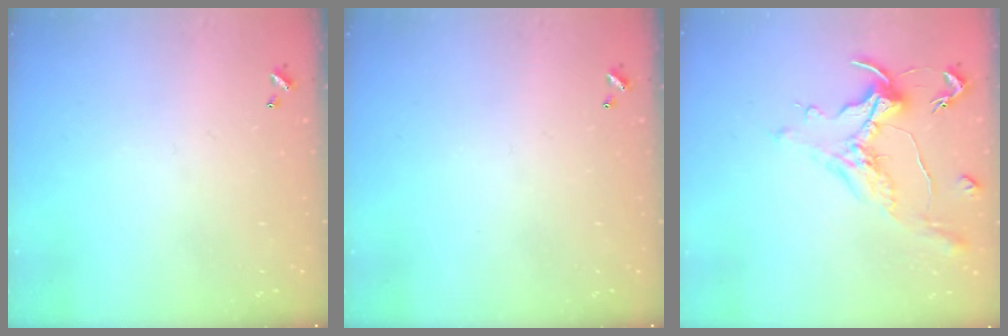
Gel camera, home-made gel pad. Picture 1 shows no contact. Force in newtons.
{"total": 0.0}
{"total": 1.1, "press": 1.0, "slide": 0.5}